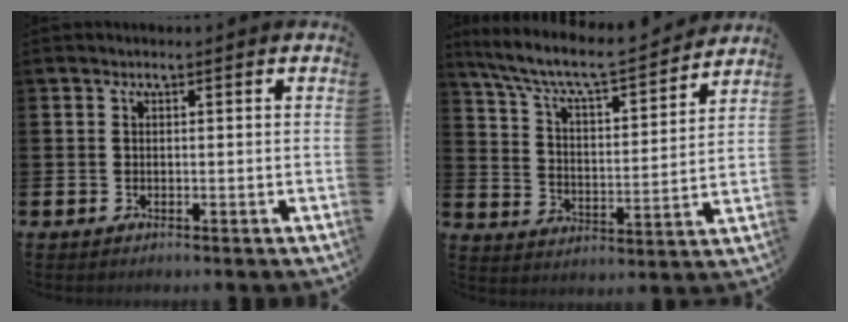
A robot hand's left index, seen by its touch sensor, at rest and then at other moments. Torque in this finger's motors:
{"motor_torque": [1.05, -1.09, 0.17, 0.21]}